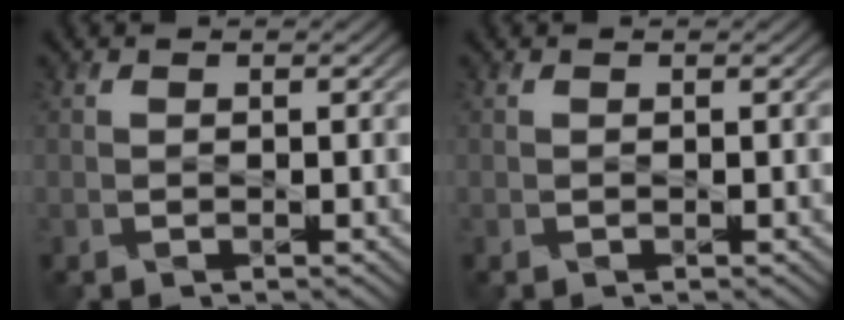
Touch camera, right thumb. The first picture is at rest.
{"total": 0.0}